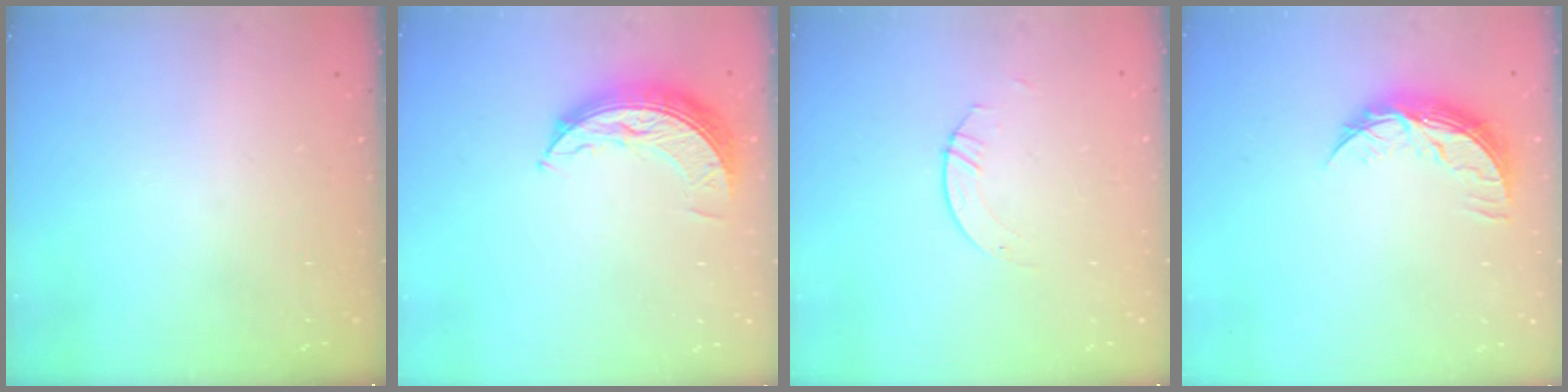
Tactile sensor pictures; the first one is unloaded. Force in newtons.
{"total": 8.3, "press": 8.3, "slide": 0.6}
{"total": 1.1, "press": 1.1, "slide": 0.1}
{"total": 9.0, "press": 9.0, "slide": 0.5}